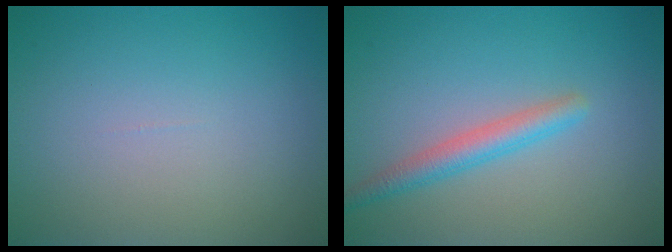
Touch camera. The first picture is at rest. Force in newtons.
{"total": 2.5, "press": 2.5, "slide": 0.1}